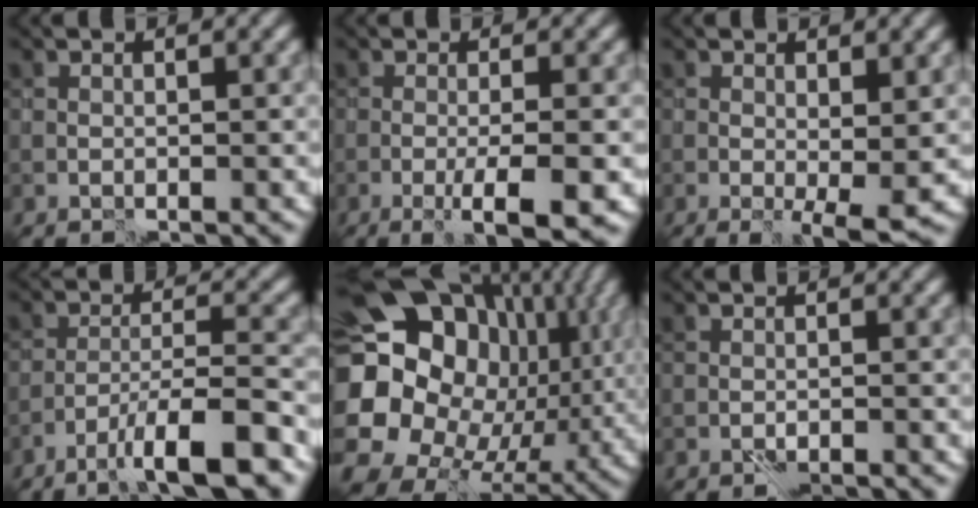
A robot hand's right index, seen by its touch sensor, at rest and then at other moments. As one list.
[{"total": 3.9, "force": [-1.6, -0.1, 3.5], "torque": [-0.054, 0.001, -0.028]}, {"total": 3.0, "force": [-0.3, 0.7, 2.9], "torque": [-0.038, -0.008, -0.004]}, {"total": 6.2, "force": [-4.7, 0.3, 4.0], "torque": [-0.063, 0.009, -0.082]}, {"total": 19.5, "force": [3.4, 16.5, 9.9], "torque": [-0.190, -0.017, 0.066]}, {"total": 1.1, "force": [-0.9, -0.6, -0.3], "torque": [0.007, -0.001, -0.019]}]